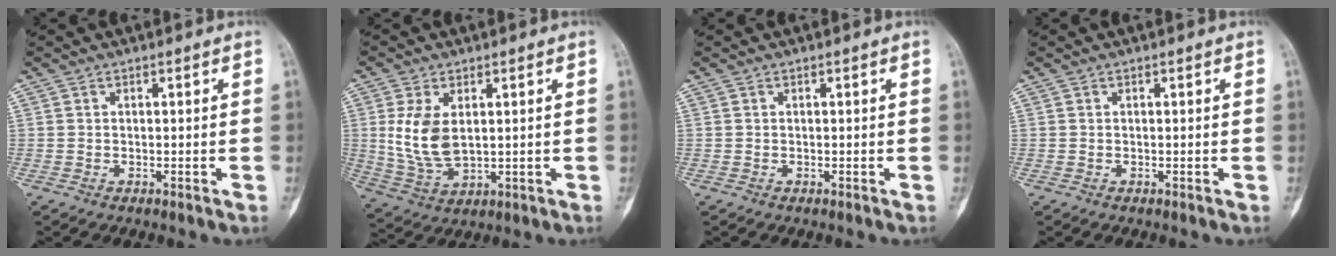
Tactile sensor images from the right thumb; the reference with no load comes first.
{"total": 9.4, "force": [1.7, 5.4, 7.5], "torque": [-0.144, -0.015, 0.049]}
{"total": 0.0}
{"total": 0.0}